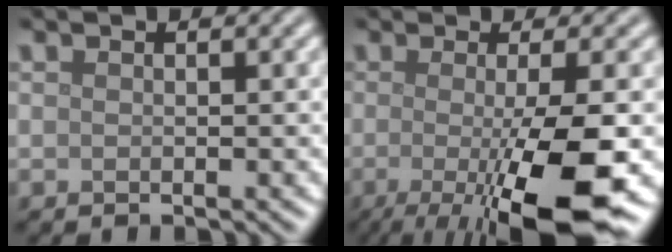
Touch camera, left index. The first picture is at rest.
{"total": 11.2, "force": [-2.7, 2.7, 10.5], "torque": [-0.140, -0.024, -0.046]}